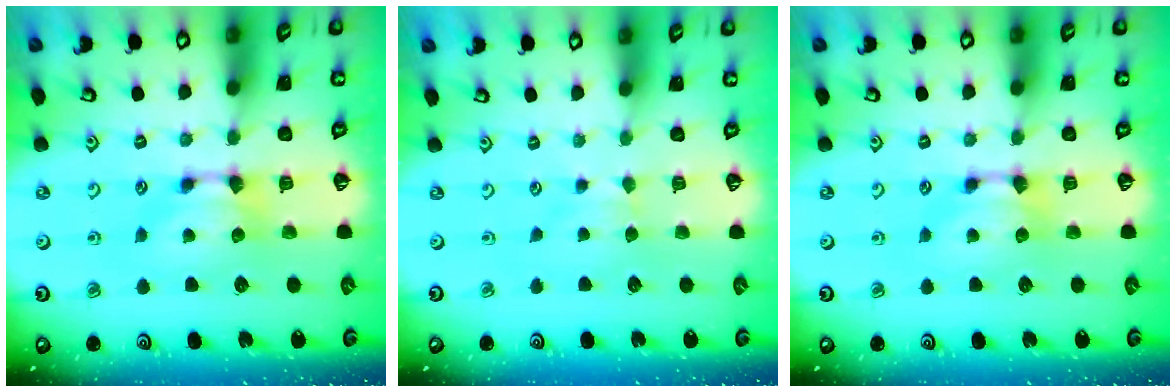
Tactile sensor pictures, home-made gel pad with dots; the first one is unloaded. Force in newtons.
{"total": 2.4, "press": 2.3, "slide": 0.4}
{"total": 0.0}